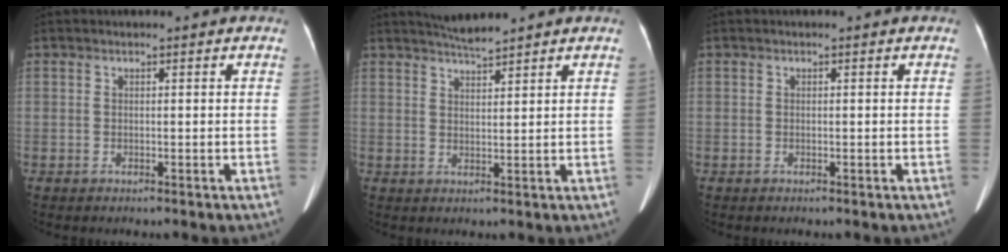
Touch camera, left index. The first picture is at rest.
{"total": 3.9, "force": [3.7, -0.4, 1.1], "torque": [-0.022, 0.009, 0.069]}
{"total": 0.0}